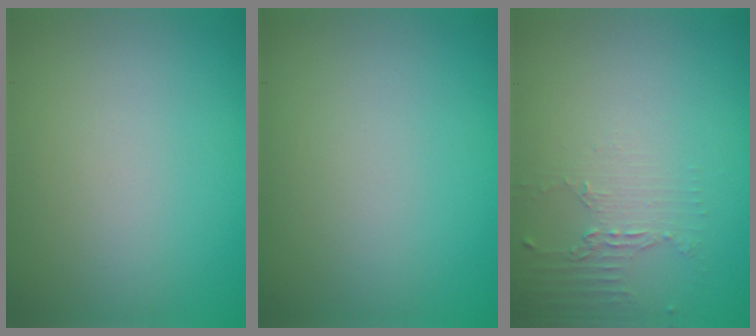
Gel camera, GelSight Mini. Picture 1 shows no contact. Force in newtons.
{"total": 0.0}
{"total": 1.9, "press": 1.4, "slide": 1.3}